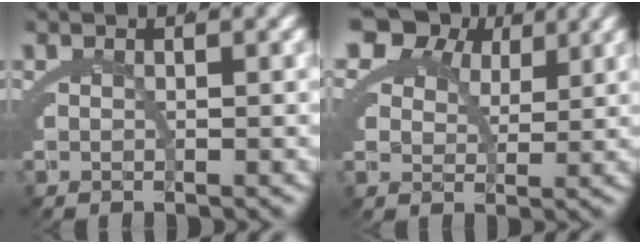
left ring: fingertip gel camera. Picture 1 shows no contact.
{"total": 8.6, "force": [4.3, 5.9, 4.6], "torque": [-0.090, -0.003, 0.071]}